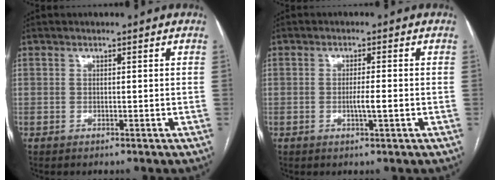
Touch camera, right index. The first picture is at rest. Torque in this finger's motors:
{"motor_torque": [0.36, -0.27, 0.31, 0.05]}